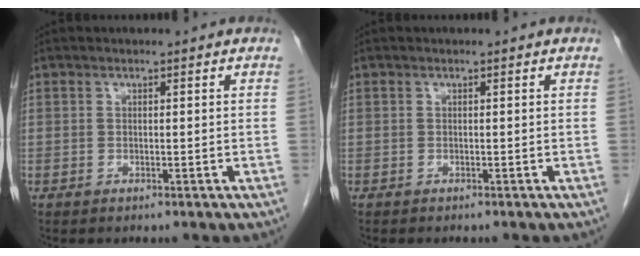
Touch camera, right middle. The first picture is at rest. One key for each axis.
{"total": 0.0}